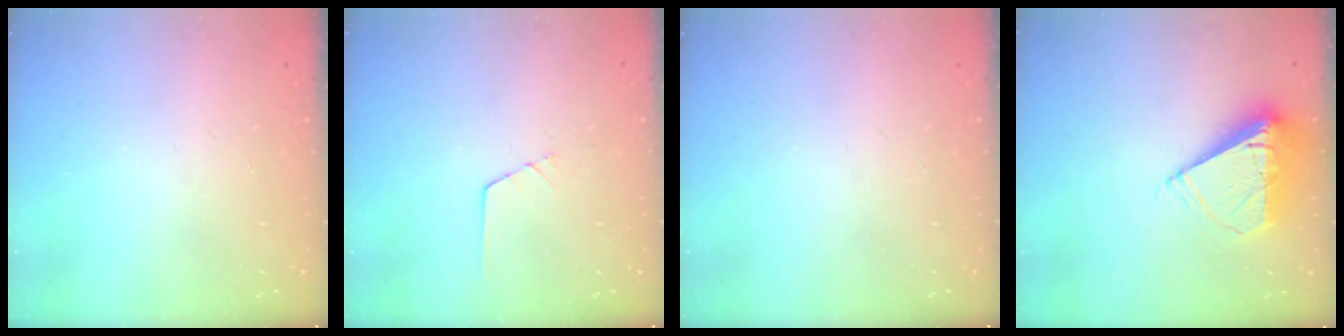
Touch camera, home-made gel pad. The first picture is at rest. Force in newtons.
{"total": 1.6, "press": 1.6, "slide": 0.0}
{"total": 0.0}
{"total": 9.6, "press": 9.6, "slide": 1.0}